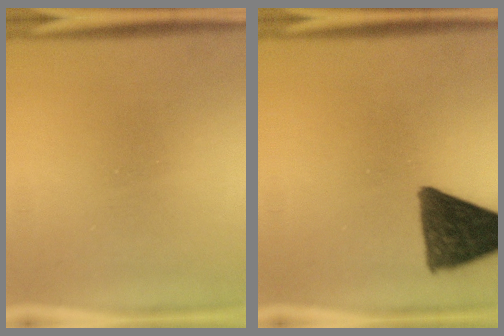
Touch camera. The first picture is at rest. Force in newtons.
{"total": 11.3}